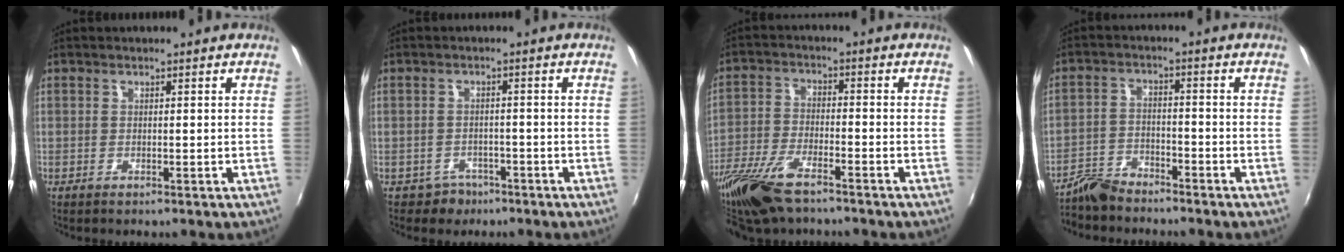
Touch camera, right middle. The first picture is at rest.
{"total": 3.4, "force": [-2.1, 2.6, 0.0], "torque": [-0.011, 0.007, -0.029]}
{"total": 12.9, "force": [-9.7, 3.9, 7.6], "torque": [-0.180, -0.028, -0.194]}
{"total": 6.7, "force": [-5.9, 2.4, 1.8], "torque": [-0.052, 0.007, -0.110]}